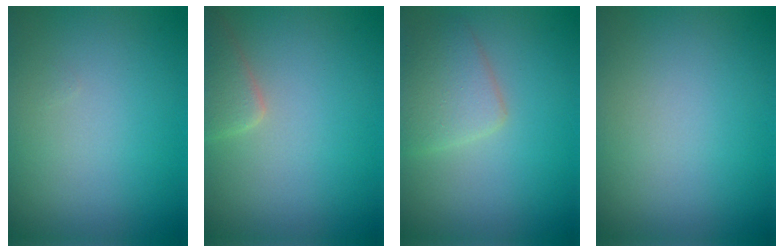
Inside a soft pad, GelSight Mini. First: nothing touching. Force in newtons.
{"total": 2.3, "press": 2.3, "slide": 0.1}
{"total": 3.3, "press": 3.3, "slide": 0.2}
{"total": 0.0}